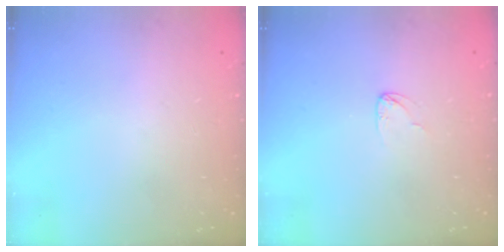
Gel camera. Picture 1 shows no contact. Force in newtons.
{"total": 2.6, "press": 2.6, "slide": 0.1}